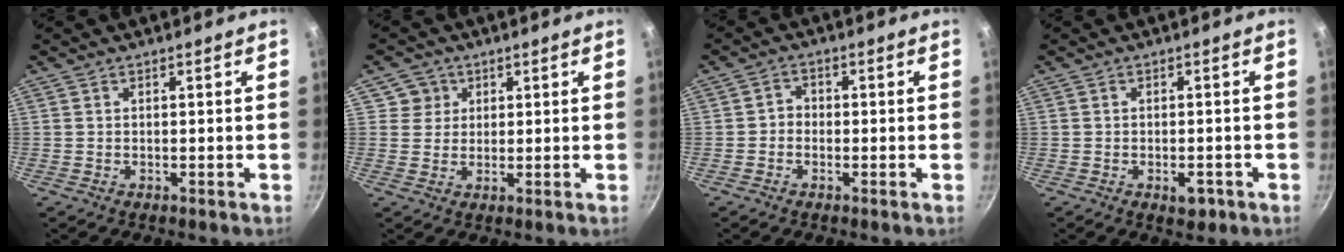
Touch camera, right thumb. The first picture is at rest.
{"total": 3.9, "force": [1.5, 3.6, 0.1], "torque": [0.034, 0.006, 0.020]}
{"total": 2.4, "force": [-0.7, 2.1, 1.0], "torque": [-0.002, 0.012, -0.018]}
{"total": 3.2, "force": [-1.5, 1.7, 2.3], "torque": [-0.023, 0.010, -0.015]}